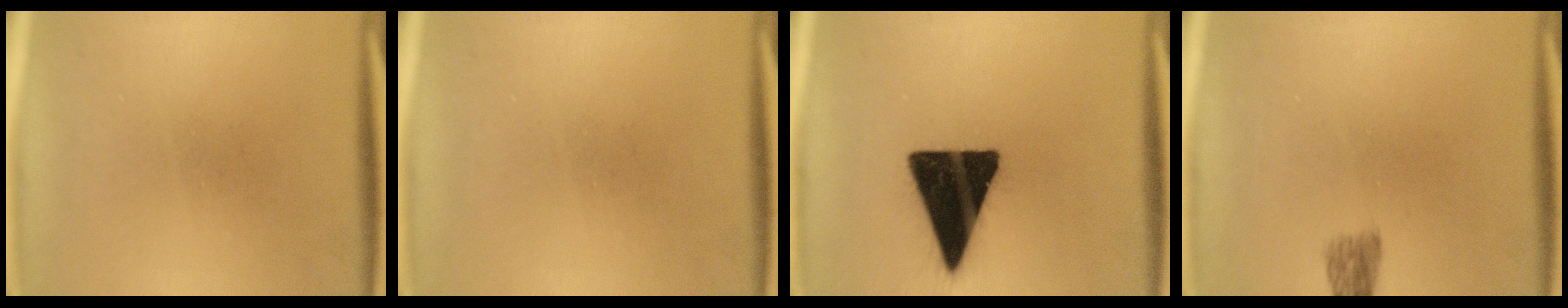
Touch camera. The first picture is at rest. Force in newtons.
{"total": 0.0}
{"total": 18.8}
{"total": 2.5}